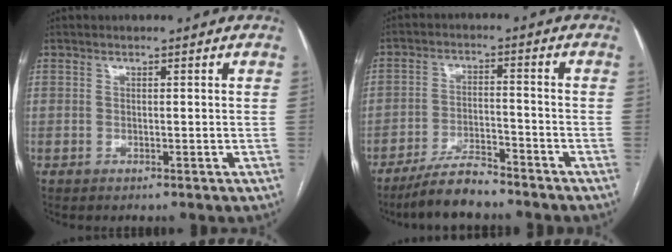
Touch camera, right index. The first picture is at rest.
{"total": 7.0, "force": [-6.2, 1.4, 3.0], "torque": [-0.058, -0.012, -0.112]}